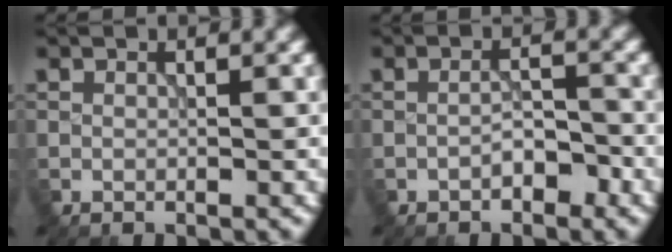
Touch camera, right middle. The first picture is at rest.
{"total": 2.1, "force": [-1.1, 0.8, 1.6], "torque": [-0.025, 0.005, -0.021]}